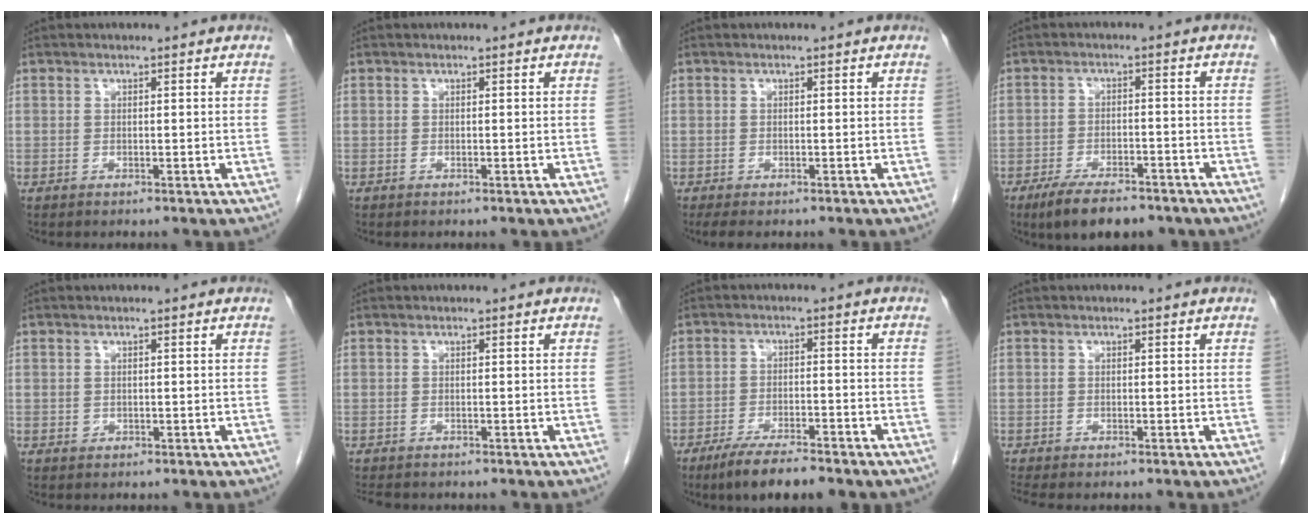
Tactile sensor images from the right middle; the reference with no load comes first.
{"total": 0.0}
{"total": 2.4, "force": [-1.8, 0.8, 1.3], "torque": [-0.025, -0.008, -0.023]}
{"total": 9.4, "force": [-7.0, 3.3, 5.3], "torque": [-0.086, -0.008, -0.106]}
{"total": 0.6, "force": [-0.1, 0.5, 0.2], "torque": [-0.003, 0.002, -0.001]}
{"total": 2.9, "force": [-2.5, 1.1, 1.1], "torque": [-0.022, -0.009, -0.035]}
{"total": 9.1, "force": [-6.8, 1.9, 5.7], "torque": [-0.092, -0.016, -0.104]}
{"total": 1.6, "force": [-1.5, 0.2, 0.6], "torque": [-0.016, -0.007, -0.023]}